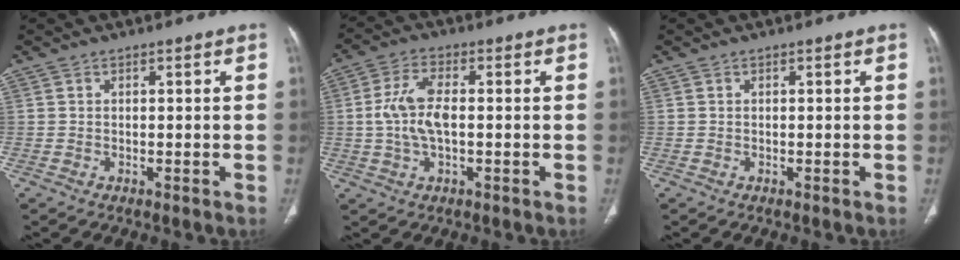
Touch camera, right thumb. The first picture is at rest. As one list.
[{"total": 8.0, "force": [-0.2, 3.7, 7.0], "torque": [-0.157, 0.014, -0.006]}, {"total": 0.0}]